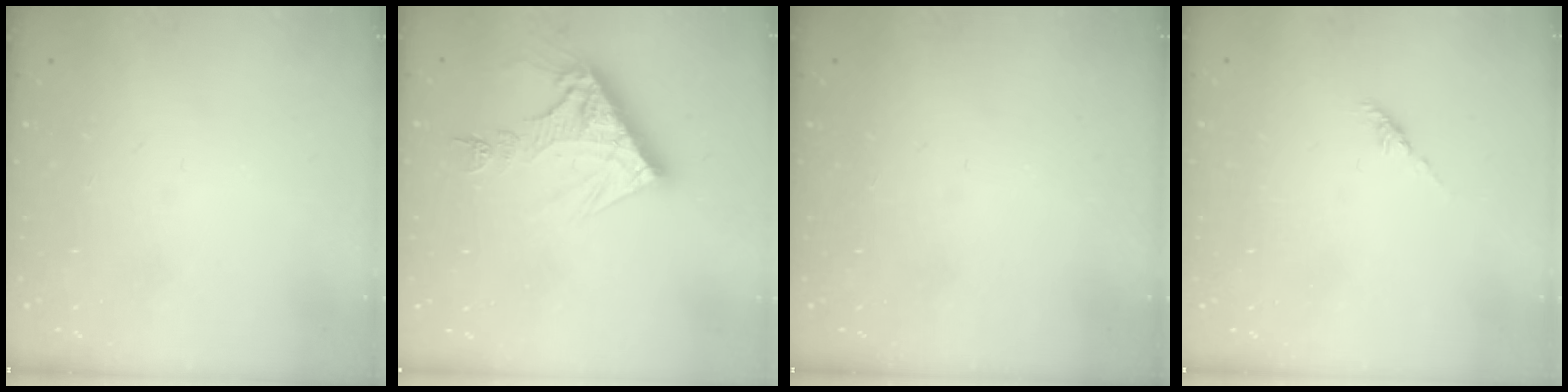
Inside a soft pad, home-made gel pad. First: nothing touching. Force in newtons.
{"total": 12.9, "press": 12.8, "slide": 1.3}
{"total": 0.0}
{"total": 1.2, "press": 1.1, "slide": 0.5}